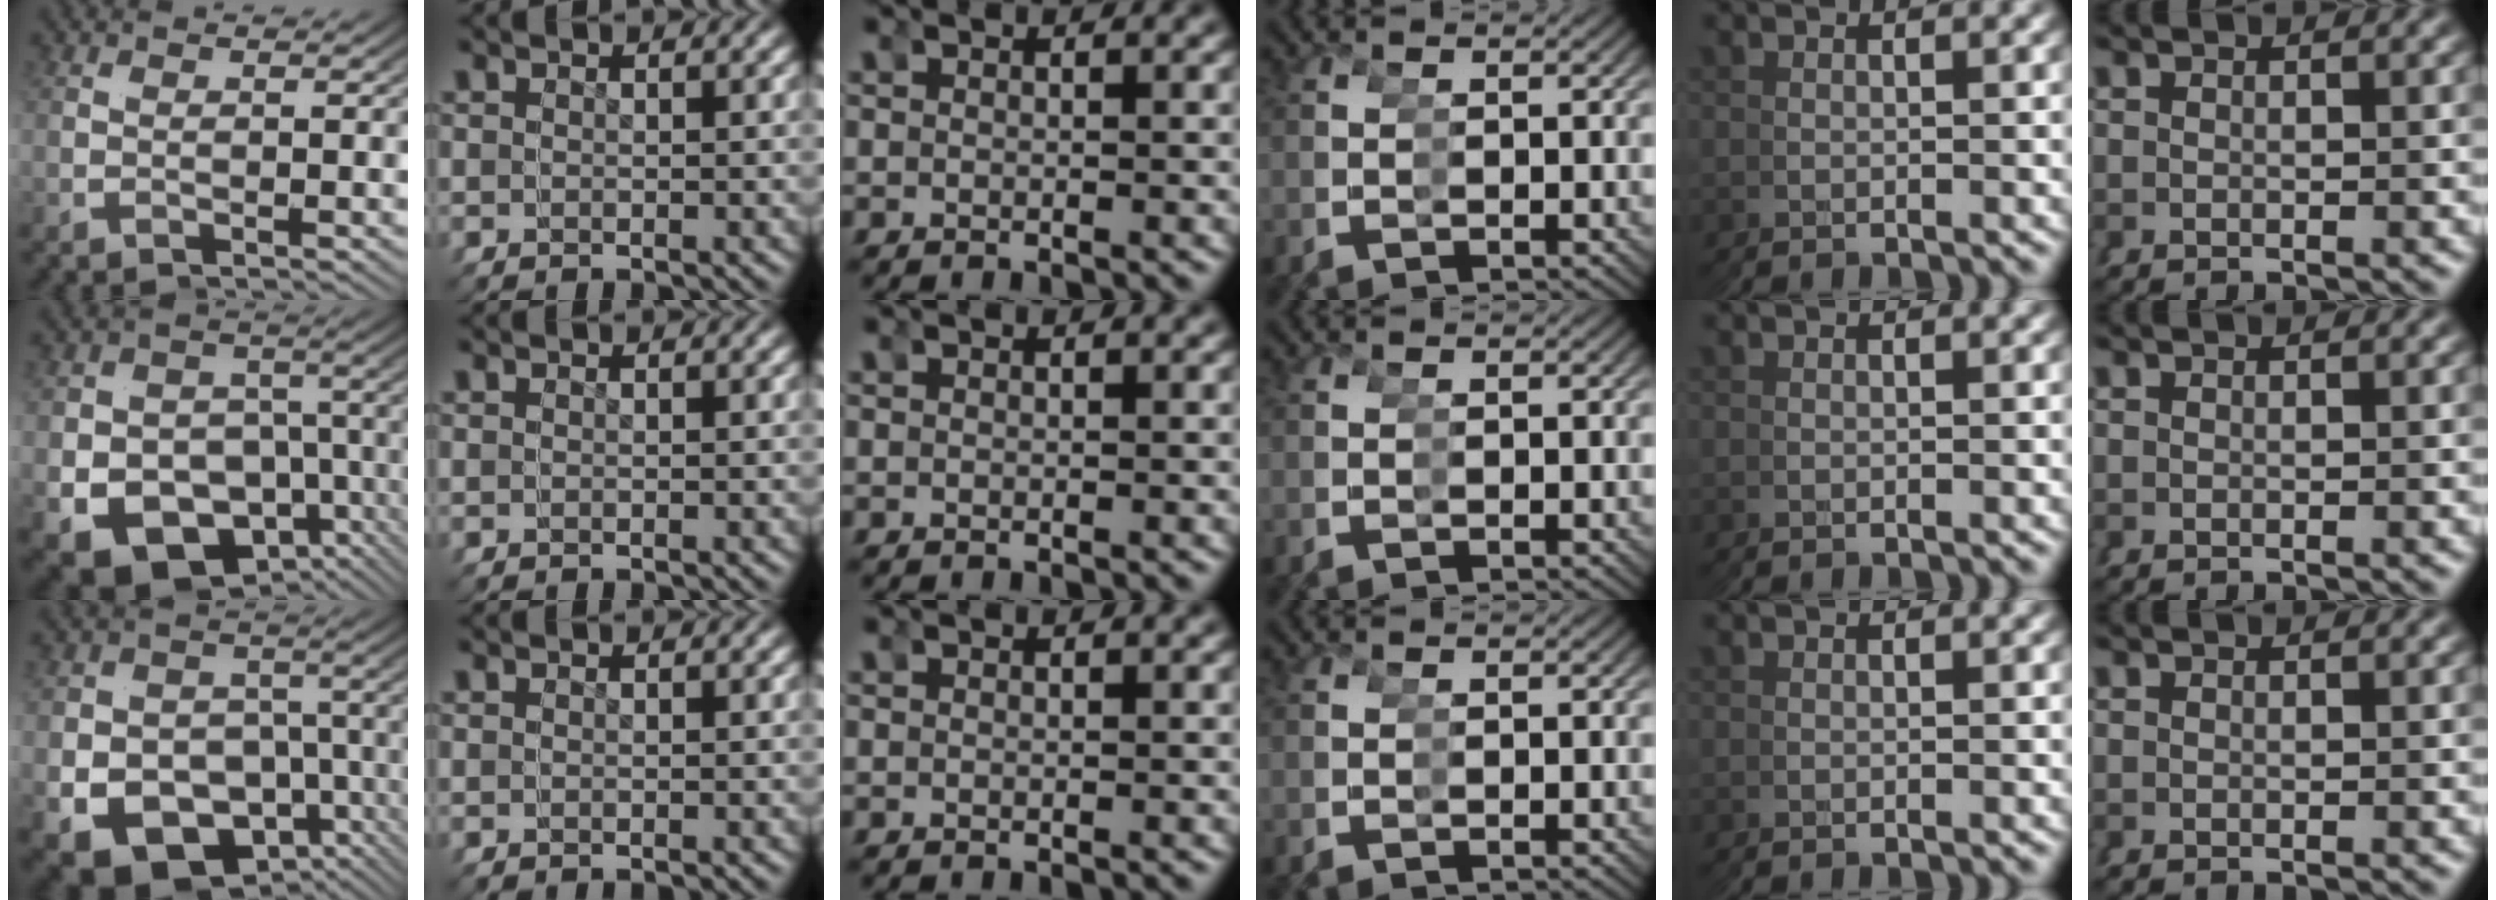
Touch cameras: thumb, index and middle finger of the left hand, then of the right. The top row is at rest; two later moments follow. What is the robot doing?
{"motion": "grasp_and_lifting", "object": "bandage"}